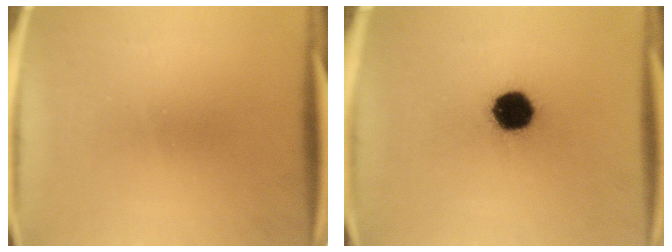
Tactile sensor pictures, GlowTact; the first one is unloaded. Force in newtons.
{"total": 11.5}